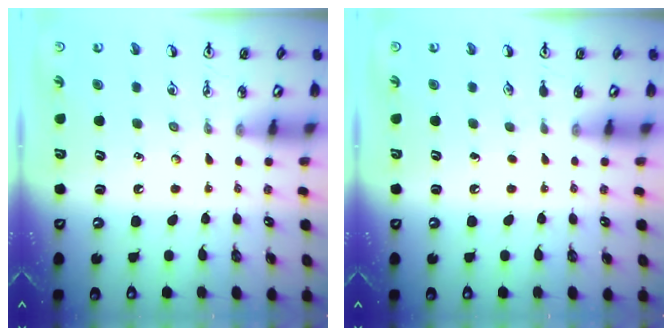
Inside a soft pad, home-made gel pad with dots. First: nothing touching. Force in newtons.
{"total": 0.0}